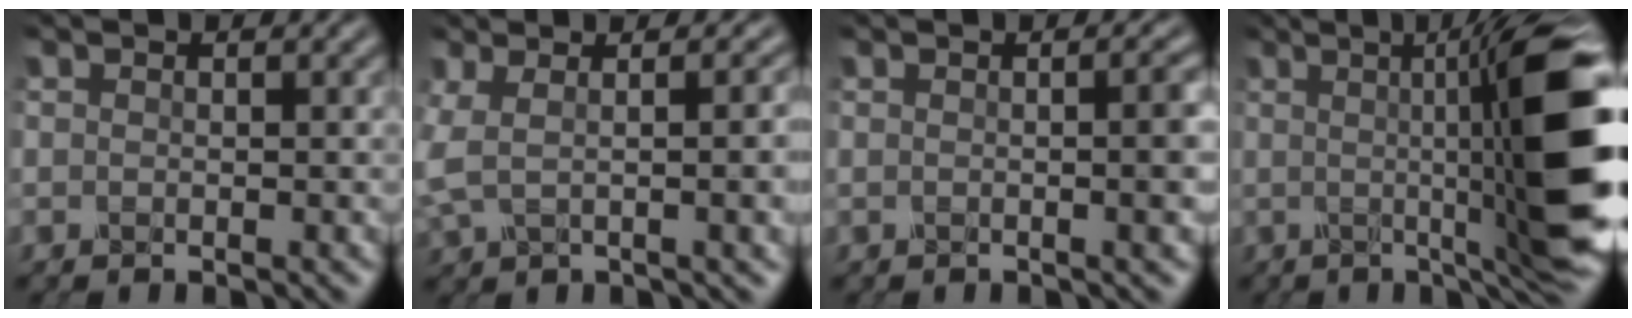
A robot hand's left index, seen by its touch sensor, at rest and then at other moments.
{"total": 8.4, "force": [0.2, 4.3, 7.3], "torque": [-0.102, 0.002, 0.014]}
{"total": 3.4, "force": [0.0, 1.1, 3.2], "torque": [-0.025, 0.009, -0.005]}
{"total": 14.8, "force": [0.9, 2.8, 14.5], "torque": [-0.163, 0.001, 0.022]}